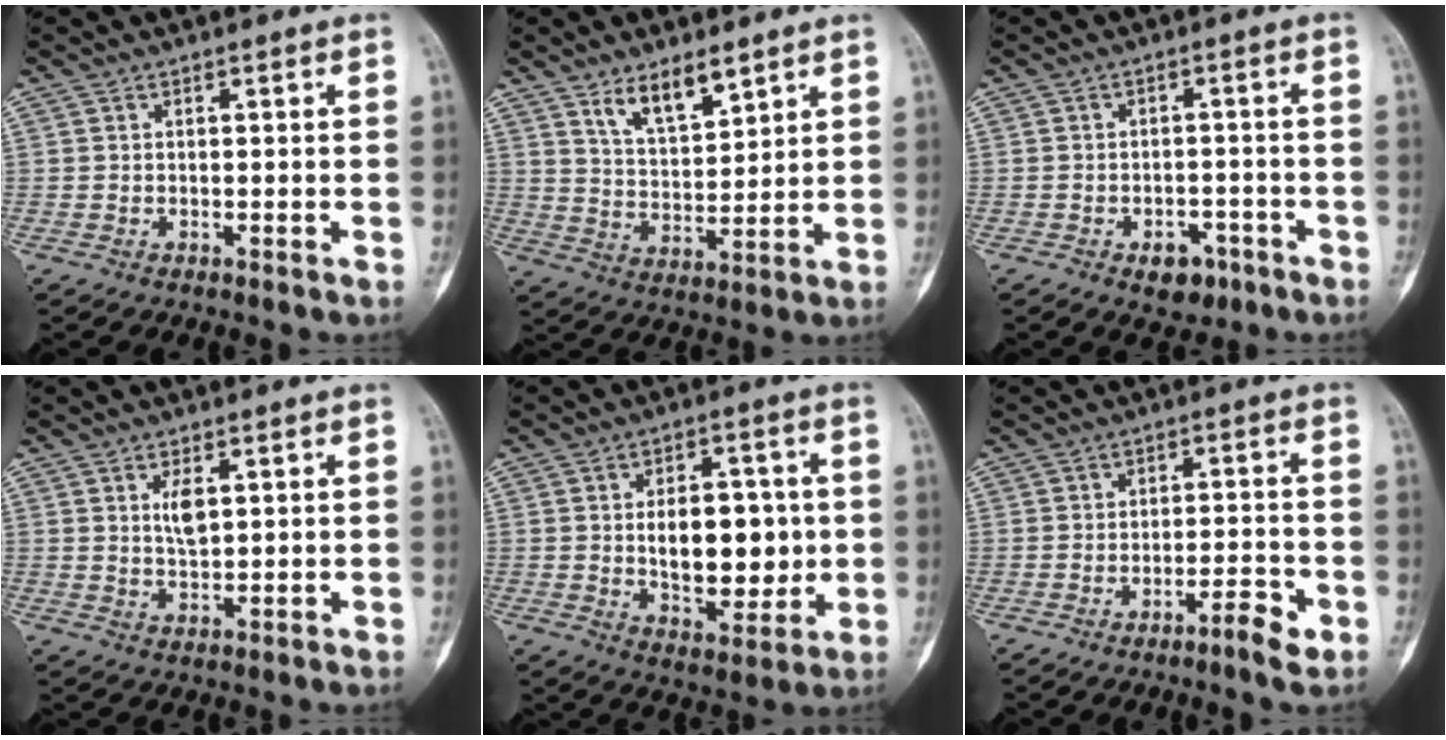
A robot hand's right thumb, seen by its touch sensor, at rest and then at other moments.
{"total": 8.7, "force": [5.7, 3.5, 5.6], "torque": [-0.081, -0.039, 0.108]}
{"total": 5.1, "force": [-2.9, 3.2, 2.7], "torque": [-0.017, 0.022, -0.036]}
{"total": 4.1, "force": [1.3, 1.9, 3.4], "torque": [-0.057, -0.011, 0.026]}
{"total": 13.4, "force": [0.1, 7.7, 11.0], "torque": [-0.124, -0.003, 0.013]}
{"total": 4.7, "force": [-2.8, 0.8, 3.6], "torque": [-0.059, 0.020, -0.046]}